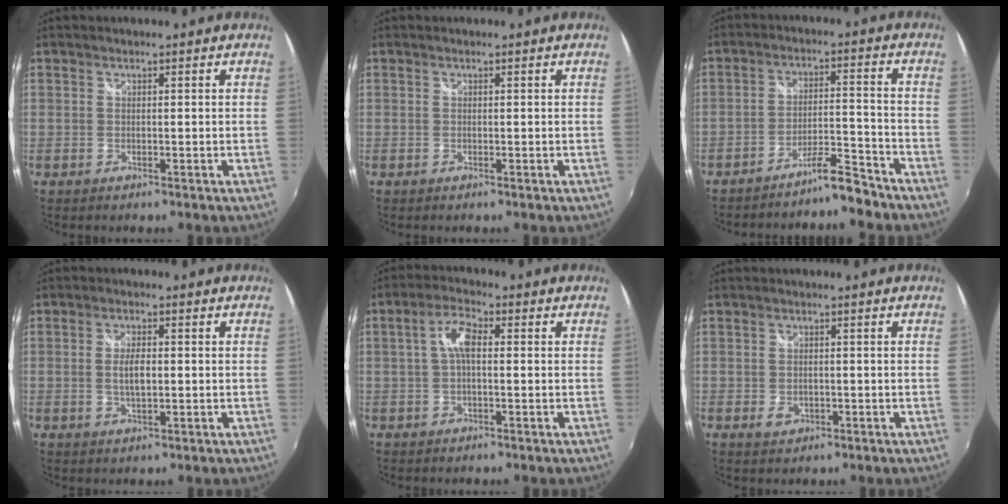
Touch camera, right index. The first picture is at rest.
{"total": 0.0}
{"total": 6.7, "force": [-6.2, 0.7, 2.5], "torque": [-0.050, 0.015, -0.099]}
{"total": 3.9, "force": [-0.2, 1.4, 3.6], "torque": [-0.068, -0.001, -0.001]}
{"total": 5.0, "force": [0.3, 2.0, 4.6], "torque": [-0.091, 0.014, 0.004]}
{"total": 2.7, "force": [-0.9, 2.1, 1.5], "torque": [-0.028, -0.003, -0.013]}